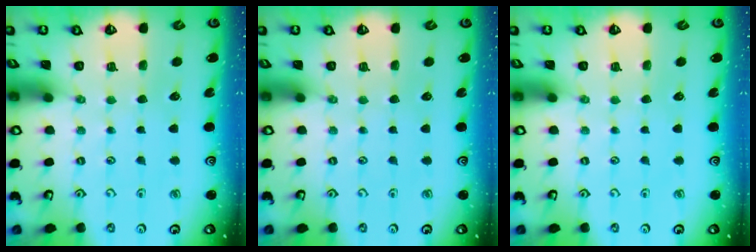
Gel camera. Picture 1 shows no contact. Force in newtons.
{"total": 0.0}
{"total": 0.0}